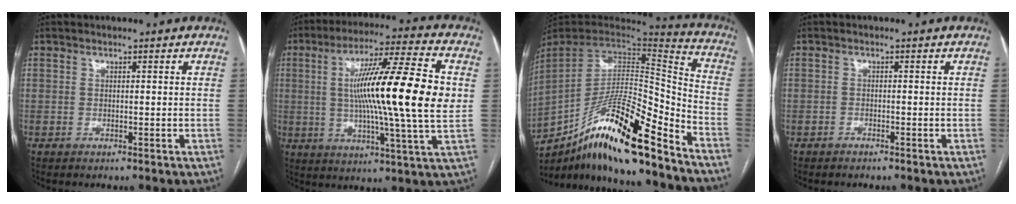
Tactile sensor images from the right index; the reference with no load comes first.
{"total": 19.8, "force": [1.9, 0.2, 19.8], "torque": [-0.324, 0.002, 0.016]}
{"total": 23.5, "force": [-17.2, 2.7, 15.8], "torque": [-0.259, -0.004, -0.297]}
{"total": 0.6, "force": [-0.6, 0.2, 0.1], "torque": [-0.005, 0.000, -0.012]}